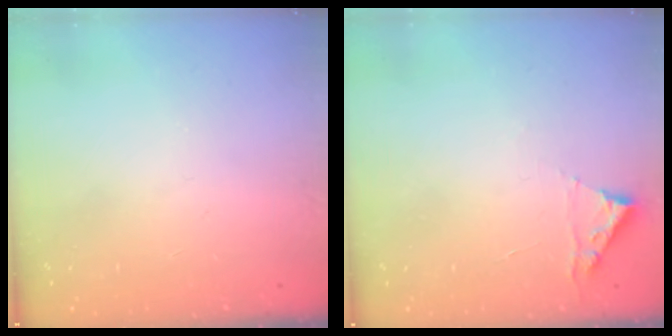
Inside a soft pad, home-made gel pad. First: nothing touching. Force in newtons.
{"total": 2.8, "press": 2.8, "slide": 0.3}